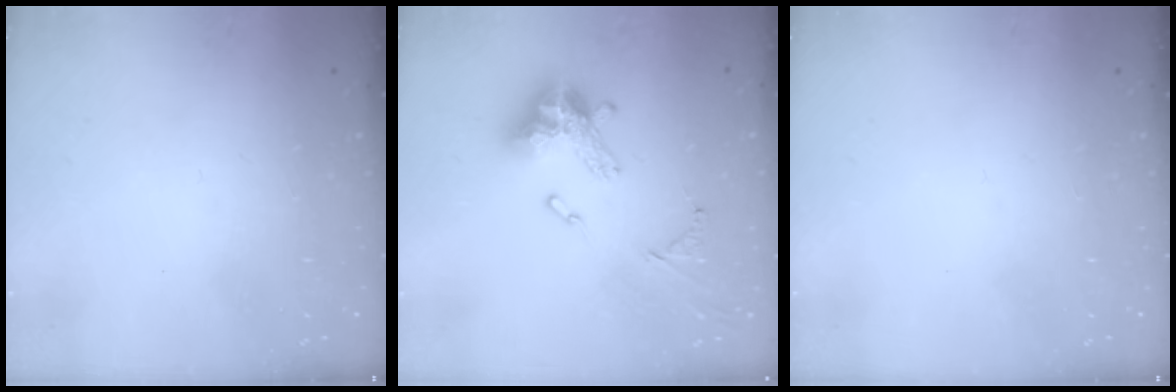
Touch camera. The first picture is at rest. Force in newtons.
{"total": 14.8, "press": 14.7, "slide": 1.6}
{"total": 0.0}